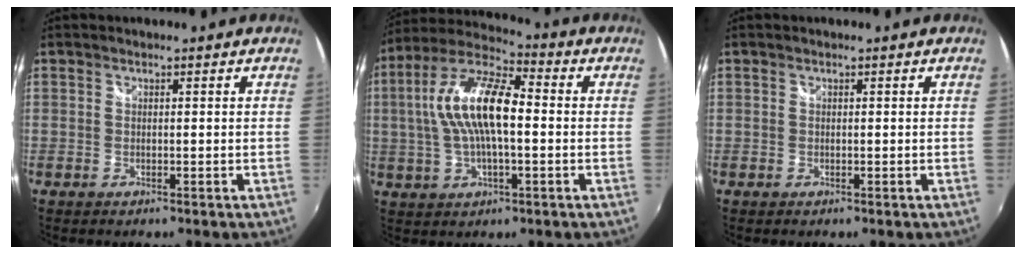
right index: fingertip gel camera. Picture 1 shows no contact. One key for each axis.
{"total": 15.2, "fx": 0.5, "fy": 5.7, "fz": 14.0, "tx": -0.271, "ty": 0.018, "tz": 0.001}
{"total": 0.0}